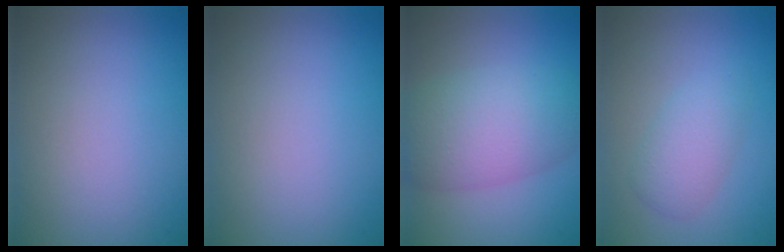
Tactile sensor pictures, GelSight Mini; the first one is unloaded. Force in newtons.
{"total": 0.0}
{"total": 5.1, "press": 5.0, "slide": 0.5}
{"total": 2.7, "press": 2.7, "slide": 0.1}